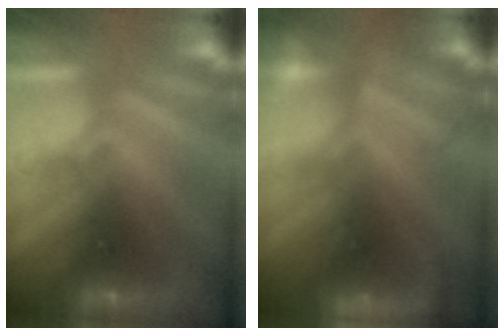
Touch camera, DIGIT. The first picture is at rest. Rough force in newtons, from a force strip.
{"total": 8.7}